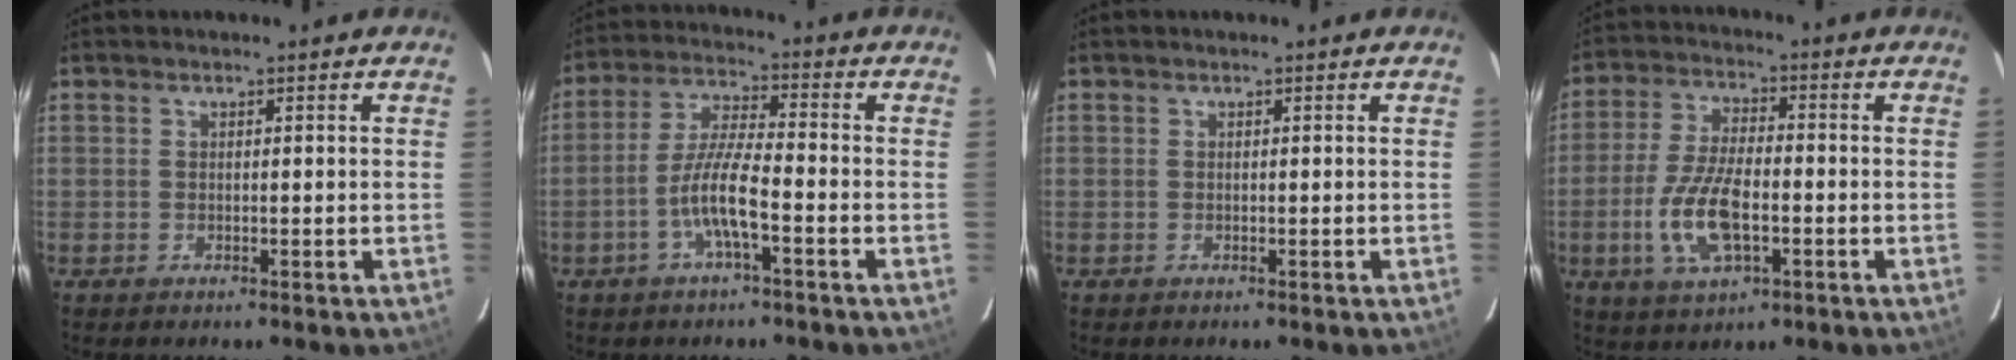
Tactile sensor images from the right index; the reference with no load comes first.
{"total": 7.7, "force": [-3.3, 0.8, 6.8], "torque": [-0.144, 0.005, -0.063]}
{"total": 0.0}
{"total": 11.7, "force": [-3.3, 5.0, 10.1], "torque": [-0.213, -0.003, -0.059]}